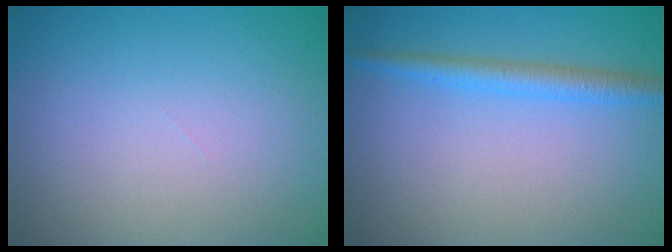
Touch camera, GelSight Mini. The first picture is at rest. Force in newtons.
{"total": 2.4, "press": 2.4, "slide": 0.1}